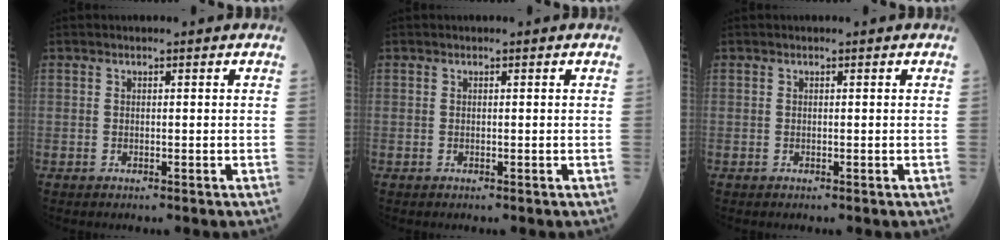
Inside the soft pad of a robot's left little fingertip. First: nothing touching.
{"total": 0.0}
{"total": 0.0}